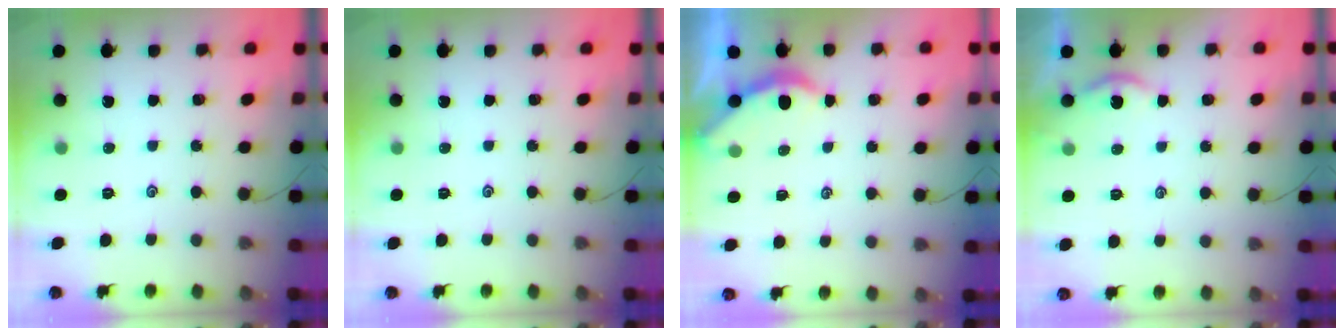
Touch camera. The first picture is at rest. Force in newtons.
{"total": 0.0}
{"total": 2.3, "press": 2.3, "slide": 0.5}
{"total": 2.2, "press": 2.2, "slide": 0.3}